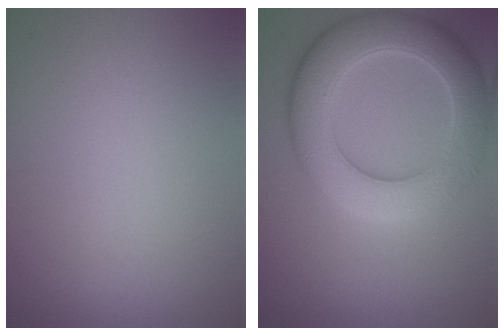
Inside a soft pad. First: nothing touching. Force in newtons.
{"total": 7.9, "press": 7.9, "slide": 0.3}